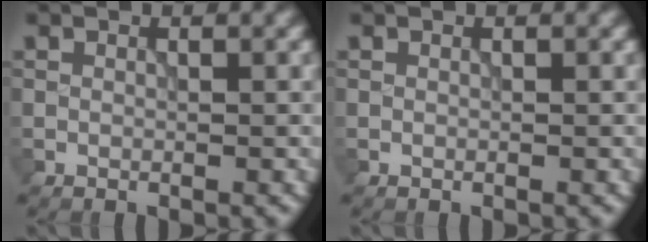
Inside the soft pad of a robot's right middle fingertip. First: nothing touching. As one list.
[{"total": 0.0}]